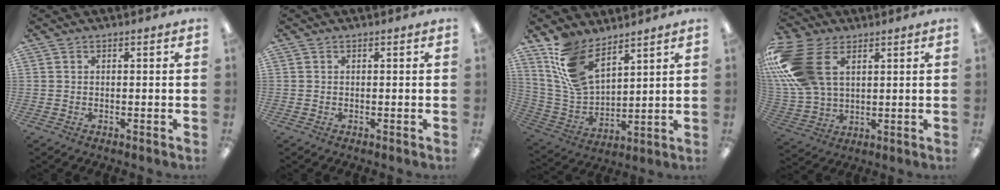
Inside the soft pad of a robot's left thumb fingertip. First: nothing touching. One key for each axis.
{"total": 0.0}
{"total": 14.3, "fx": 9.6, "fy": 7.2, "fz": 7.7, "tx": -0.183, "ty": -0.030, "tz": 0.187}
{"total": 20.3, "fx": 6.8, "fy": 13.3, "fz": 13.7, "tx": -0.318, "ty": -0.008, "tz": 0.124}